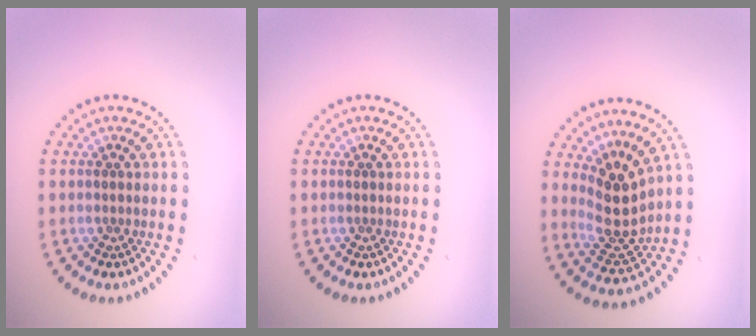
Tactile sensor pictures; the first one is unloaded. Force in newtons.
{"total": 0.0}
{"total": 4.0, "press": 3.4, "slide": 2.1}